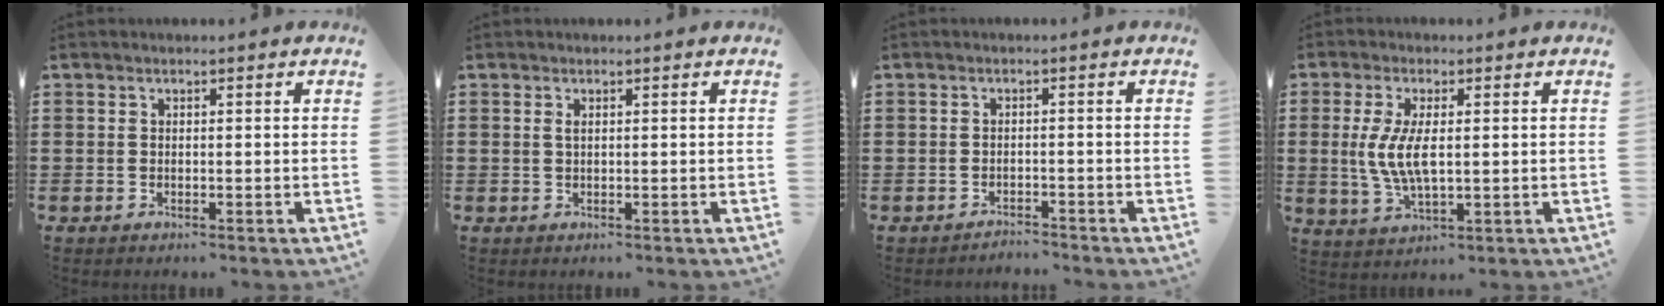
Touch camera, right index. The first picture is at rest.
{"total": 0.8, "force": [0.3, 0.3, 0.8], "torque": [-0.016, 0.001, 0.005]}
{"total": 1.9, "force": [-1.9, 0.1, -0.3], "torque": [-0.001, 0.004, -0.043]}
{"total": 6.7, "force": [0.4, 2.6, 6.1], "torque": [-0.137, 0.000, 0.000]}